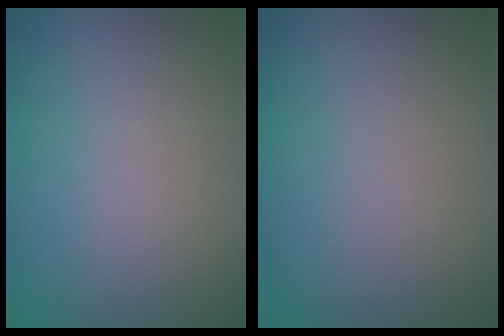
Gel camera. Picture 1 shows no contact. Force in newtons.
{"total": 0.0}